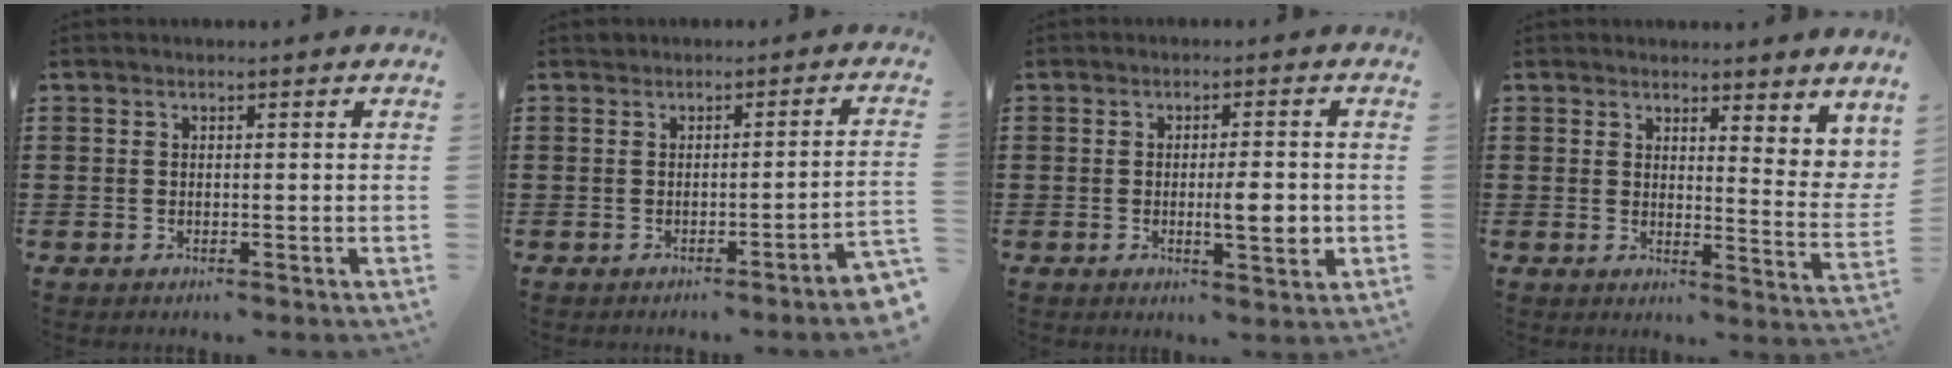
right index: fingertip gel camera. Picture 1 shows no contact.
{"total": 1.6, "force": [-1.2, -0.3, 1.1], "torque": [-0.020, 0.001, -0.024]}
{"total": 5.6, "force": [-0.6, 0.9, 5.4], "torque": [-0.085, -0.005, -0.014]}
{"total": 3.4, "force": [3.0, 0.7, 1.3], "torque": [-0.032, -0.016, 0.053]}